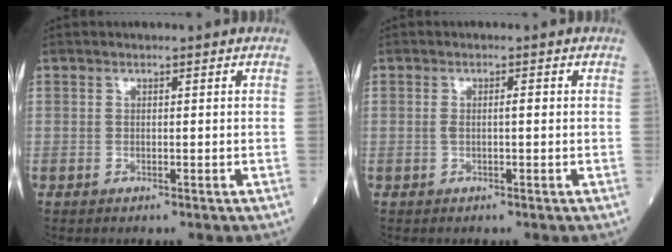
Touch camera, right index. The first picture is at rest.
{"total": 1.7, "force": [0.1, 0.3, 1.7], "torque": [-0.033, 0.005, 0.002]}